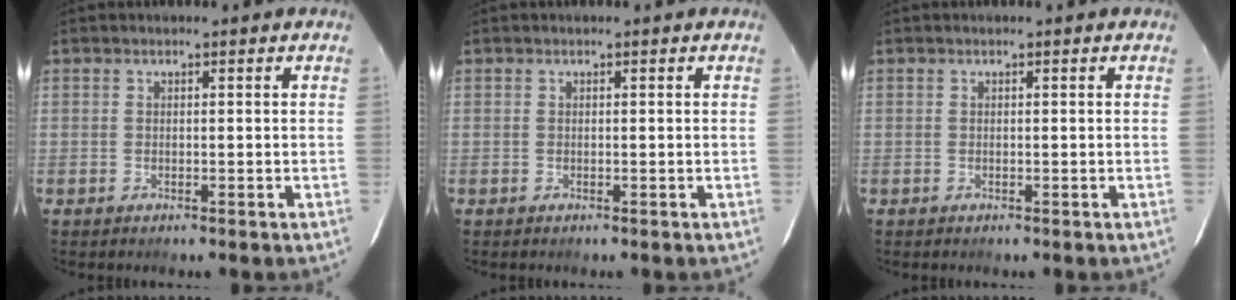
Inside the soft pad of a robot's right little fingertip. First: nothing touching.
{"total": 0.0}
{"total": 0.0}